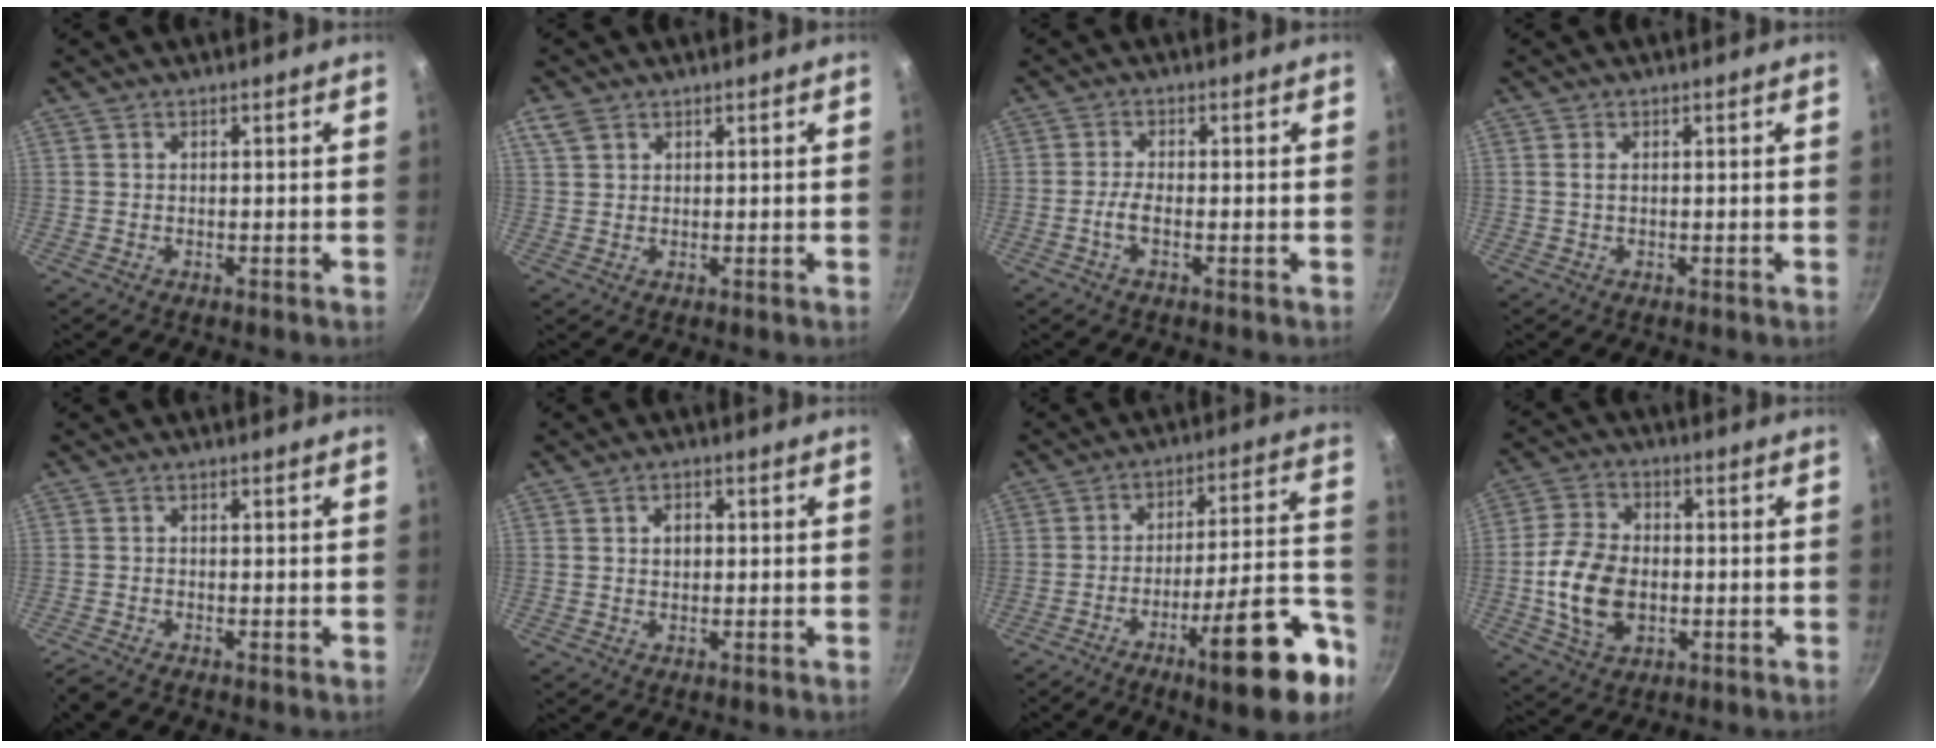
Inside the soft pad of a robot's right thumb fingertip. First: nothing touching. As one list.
[{"total": 3.1, "force": [1.7, 2.0, 1.5], "torque": [-0.026, 0.001, 0.038]}, {"total": 3.0, "force": [-1.1, 0.8, 2.7], "torque": [-0.064, 0.010, -0.027]}, {"total": 1.0, "force": [0.2, 0.6, 0.9], "torque": [-0.018, 0.001, 0.002]}, {"total": 2.1, "force": [-1.6, 0.3, 1.3], "torque": [-0.045, 0.004, -0.037]}, {"total": 2.6, "force": [0.3, 1.9, 1.7], "torque": [-0.017, 0.005, 0.005]}, {"total": 19.3, "force": [-9.8, 4.4, 16.0], "torque": [-0.201, 0.053, -0.146]}, {"total": 12.9, "force": [-1.7, 8.8, 9.3], "torque": [-0.163, 0.014, -0.032]}]